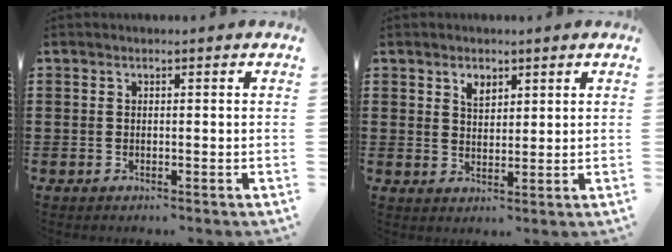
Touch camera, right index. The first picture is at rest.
{"total": 2.4, "force": [1.7, 1.4, 0.9], "torque": [-0.014, 0.000, 0.031]}